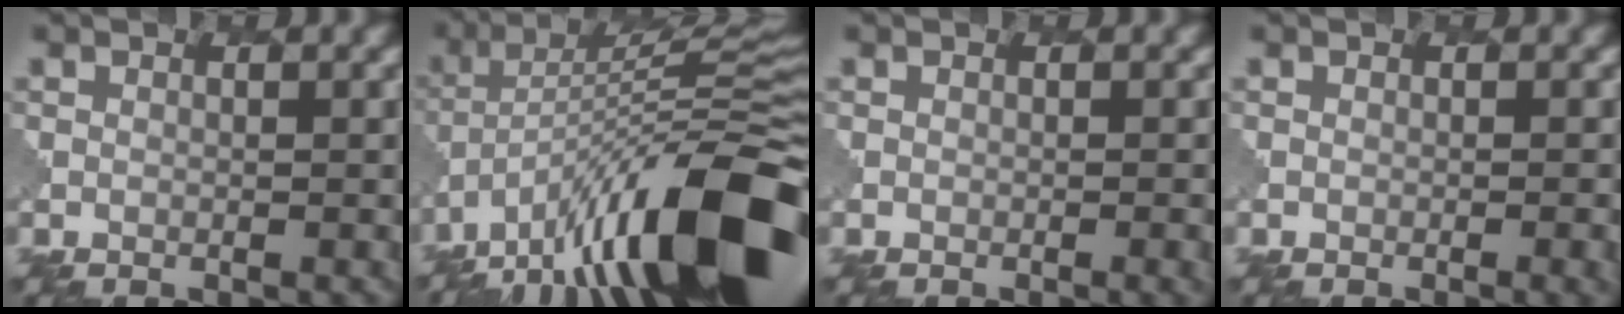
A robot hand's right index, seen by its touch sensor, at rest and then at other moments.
{"total": 14.2, "force": [-7.9, 4.0, 11.1], "torque": [-0.188, 0.021, -0.139]}
{"total": 1.7, "force": [-0.4, 0.7, 1.4], "torque": [-0.005, 0.005, -0.007]}
{"total": 2.2, "force": [-0.7, 0.9, 1.9], "torque": [-0.004, 0.009, -0.009]}